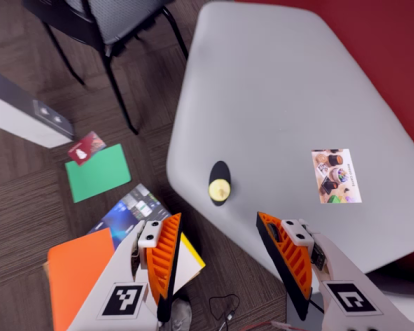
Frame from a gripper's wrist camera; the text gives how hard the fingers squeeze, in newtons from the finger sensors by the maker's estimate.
{"total": 0.0}